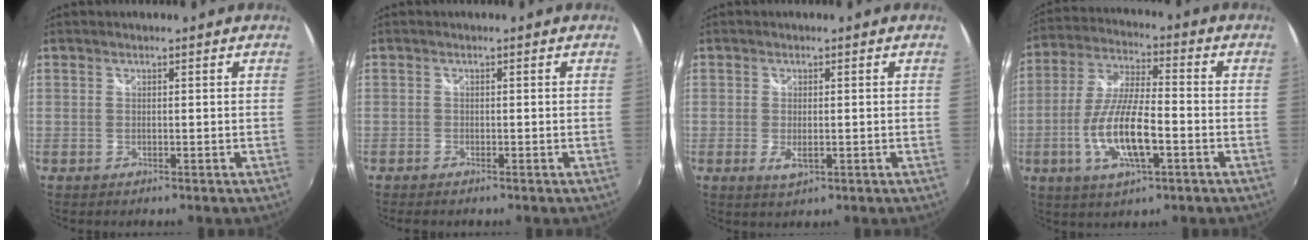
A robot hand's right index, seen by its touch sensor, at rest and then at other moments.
{"total": 1.0, "force": [-0.9, 0.4, 0.4], "torque": [-0.010, -0.003, -0.017]}
{"total": 3.0, "force": [-0.8, 1.3, 2.6], "torque": [-0.049, -0.009, -0.011]}
{"total": 13.4, "force": [-4.2, 3.9, 12.1], "torque": [-0.249, -0.008, -0.076]}